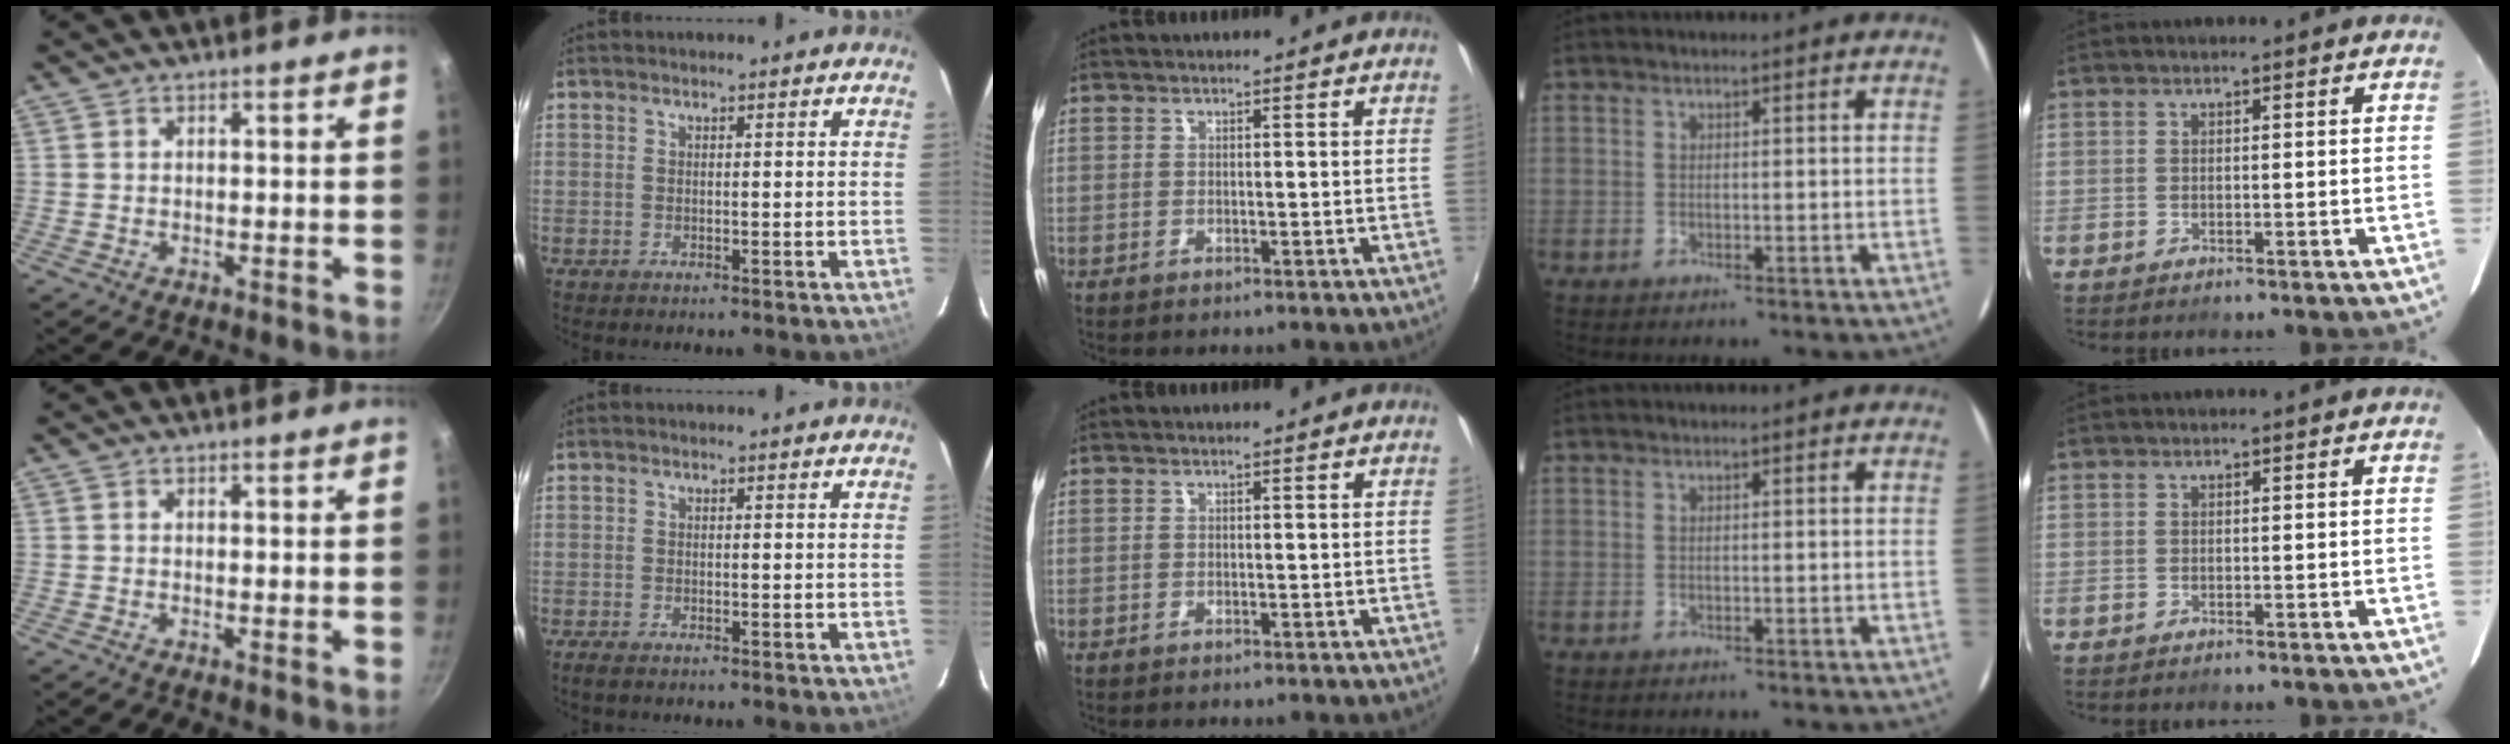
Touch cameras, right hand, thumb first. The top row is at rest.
{"thumb": {"total": 0.7, "force": [0.1, 0.1, 0.7], "torque": [-0.009, -0.007, -0.002]}, "index": {"total": 2.1, "force": [-1.6, 0.6, 1.2], "torque": [-0.028, -0.007, -0.030]}}